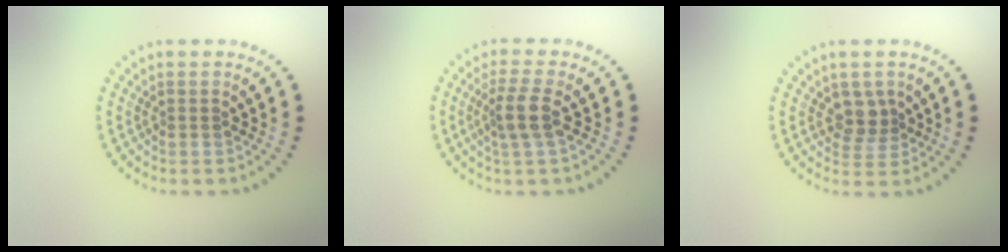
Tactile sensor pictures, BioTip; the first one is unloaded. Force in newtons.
{"total": 2.7, "press": 2.2, "slide": 1.5}
{"total": 2.3, "press": 1.9, "slide": 1.4}